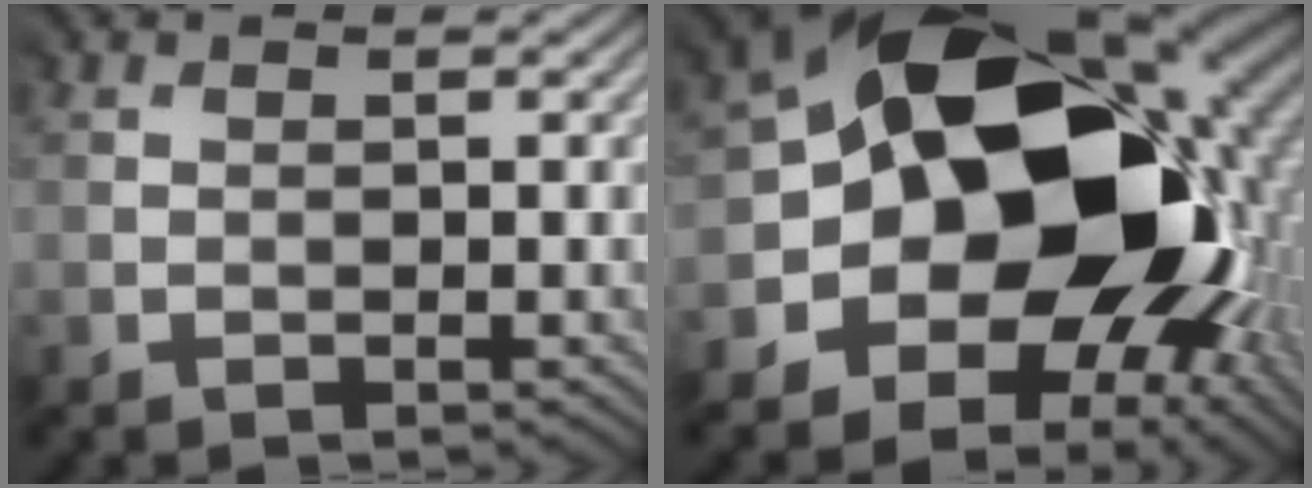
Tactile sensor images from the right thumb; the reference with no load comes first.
{"total": 19.3, "force": [-1.0, 14.6, 12.6], "torque": [-0.209, -0.031, 0.001]}